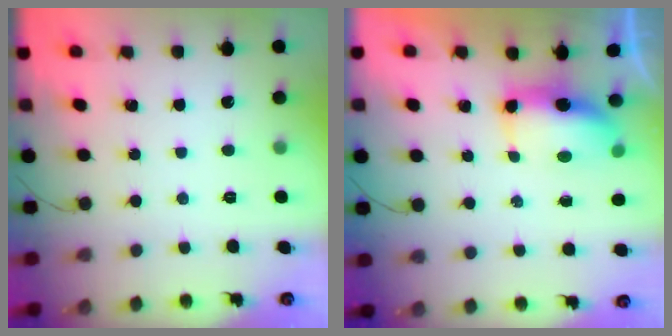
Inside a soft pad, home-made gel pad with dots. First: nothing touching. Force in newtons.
{"total": 7.7, "press": 7.4, "slide": 2.0}